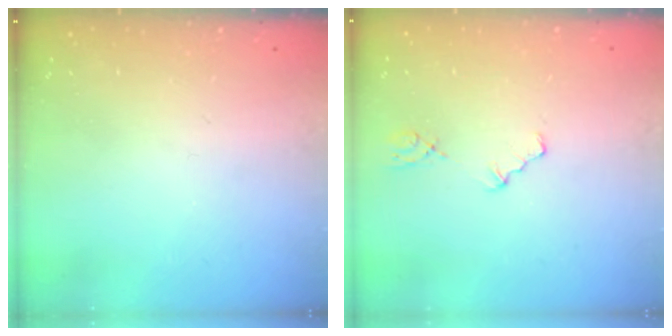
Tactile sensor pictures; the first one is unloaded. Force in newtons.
{"total": 1.2, "press": 1.2, "slide": 0.3}